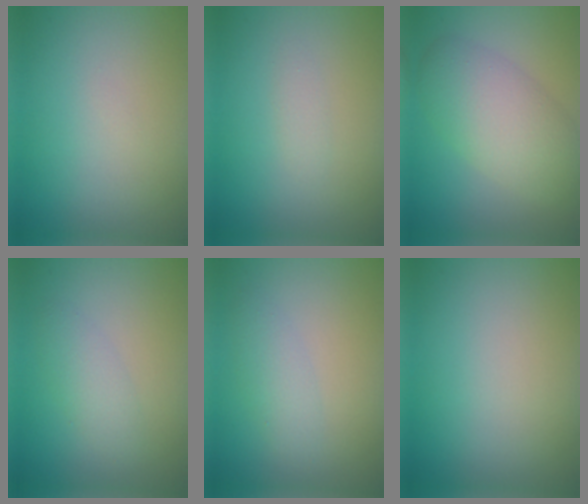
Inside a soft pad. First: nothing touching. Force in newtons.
{"total": 0.9, "press": 0.9, "slide": 0.0}
{"total": 6.5, "press": 6.4, "slide": 0.6}
{"total": 2.0, "press": 2.0, "slide": 0.0}
{"total": 1.9, "press": 1.9, "slide": 0.1}
{"total": 0.0}